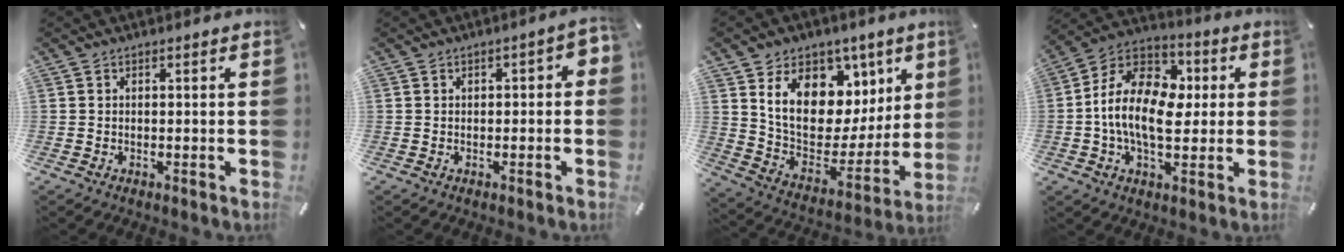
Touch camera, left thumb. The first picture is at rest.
{"total": 2.3, "force": [-0.8, 1.4, 1.6], "torque": [-0.028, 0.008, -0.016]}
{"total": 17.2, "force": [8.0, 12.3, 9.0], "torque": [-0.135, -0.061, 0.149]}
{"total": 16.8, "force": [-0.7, 11.3, 12.4], "torque": [-0.256, 0.006, -0.017]}